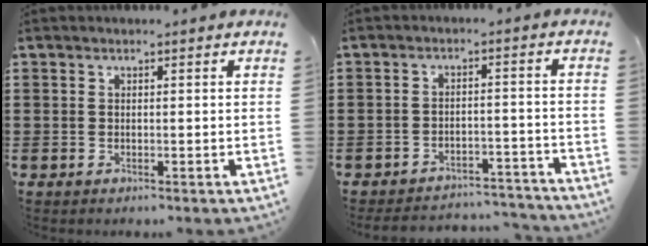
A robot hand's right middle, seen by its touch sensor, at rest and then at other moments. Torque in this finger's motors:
{"motor_torque": [0.35, 0.02, 0.37, 0.05]}